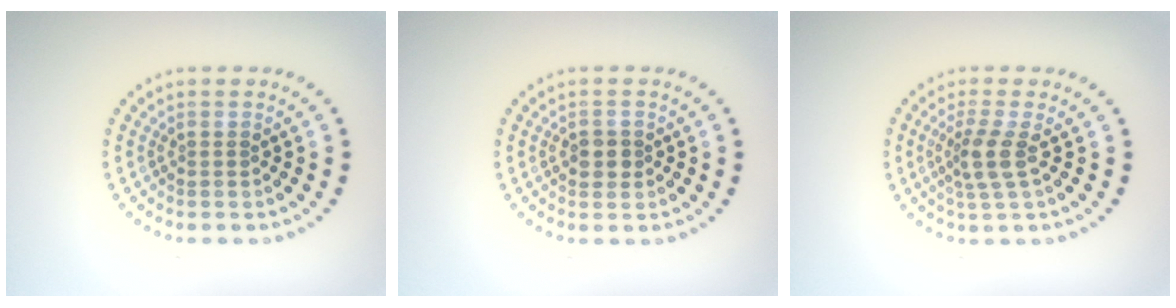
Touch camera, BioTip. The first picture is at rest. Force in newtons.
{"total": 1.8, "press": 1.7, "slide": 0.5}
{"total": 2.7, "press": 2.1, "slide": 1.7}